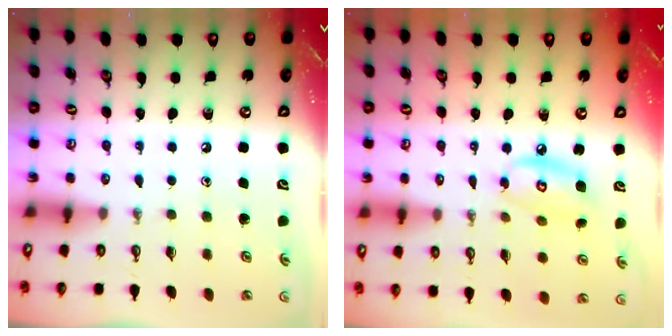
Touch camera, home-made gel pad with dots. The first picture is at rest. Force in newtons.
{"total": 9.0, "press": 9.0, "slide": 0.6}